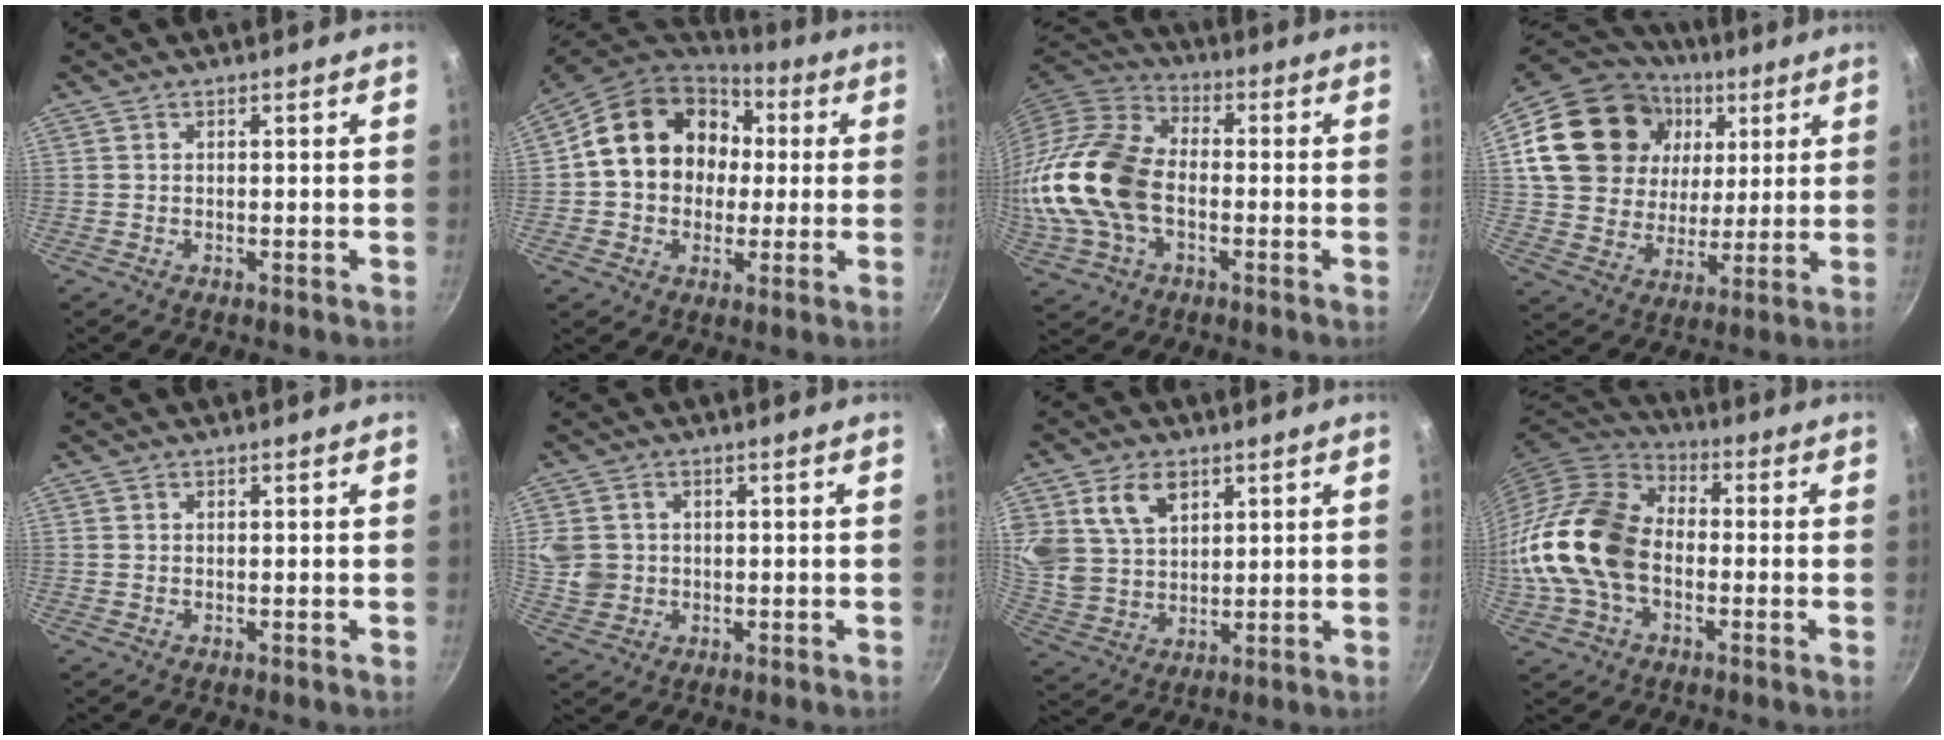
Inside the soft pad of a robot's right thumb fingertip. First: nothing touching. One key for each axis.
{"total": 18.5, "fx": 2.3, "fy": 15.3, "fz": 10.1, "tx": -0.147, "ty": 0.038, "tz": 0.030}
{"total": 18.7, "fx": -2.2, "fy": 12.3, "fz": 13.9, "tx": -0.272, "ty": 0.031, "tz": -0.051}
{"total": 24.7, "fx": 8.2, "fy": 19.2, "fz": 13.2, "tx": -0.226, "ty": 0.004, "tz": 0.149}
{"total": 0.0}
{"total": 6.5, "fx": 0.5, "fy": 5.7, "fz": 2.9, "tx": -0.042, "ty": -0.005, "tz": 0.013}
{"total": 12.0, "fx": 5.2, "fy": 8.6, "fz": 6.5, "tx": -0.111, "ty": -0.020, "tz": 0.108}
{"total": 17.8, "fx": -2.3, "fy": 12.6, "fz": 12.5, "tx": -0.224, "ty": 0.034, "tz": -0.056}